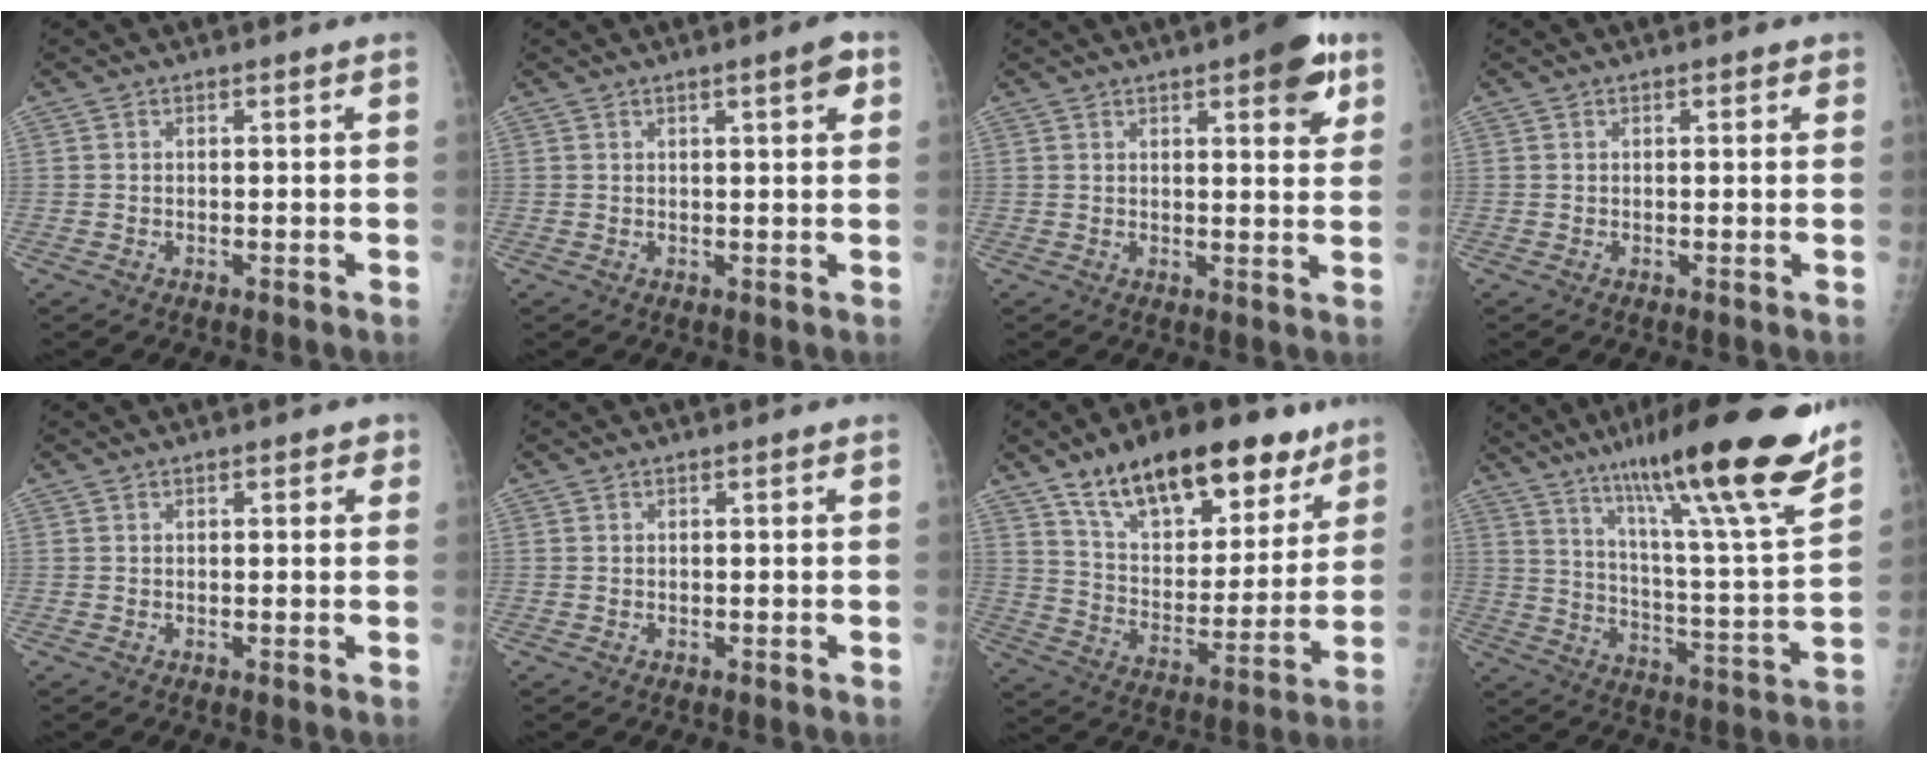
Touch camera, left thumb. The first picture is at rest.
{"total": 3.7, "force": [1.7, 0.8, 3.1], "torque": [-0.038, -0.004, 0.023]}
{"total": 8.6, "force": [4.4, 2.7, 6.9], "torque": [-0.068, -0.014, 0.051]}
{"total": 1.2, "force": [0.7, 0.6, 0.9], "torque": [-0.008, 0.000, 0.007]}
{"total": 2.0, "force": [0.9, 1.0, 1.4], "torque": [-0.004, 0.001, 0.008]}
{"total": 0.0}
{"total": 23.7, "force": [15.1, 11.1, 14.4], "torque": [-0.182, -0.046, 0.249]}
{"total": 26.3, "force": [18.0, 2.4, 19.0], "torque": [-0.279, -0.068, 0.284]}